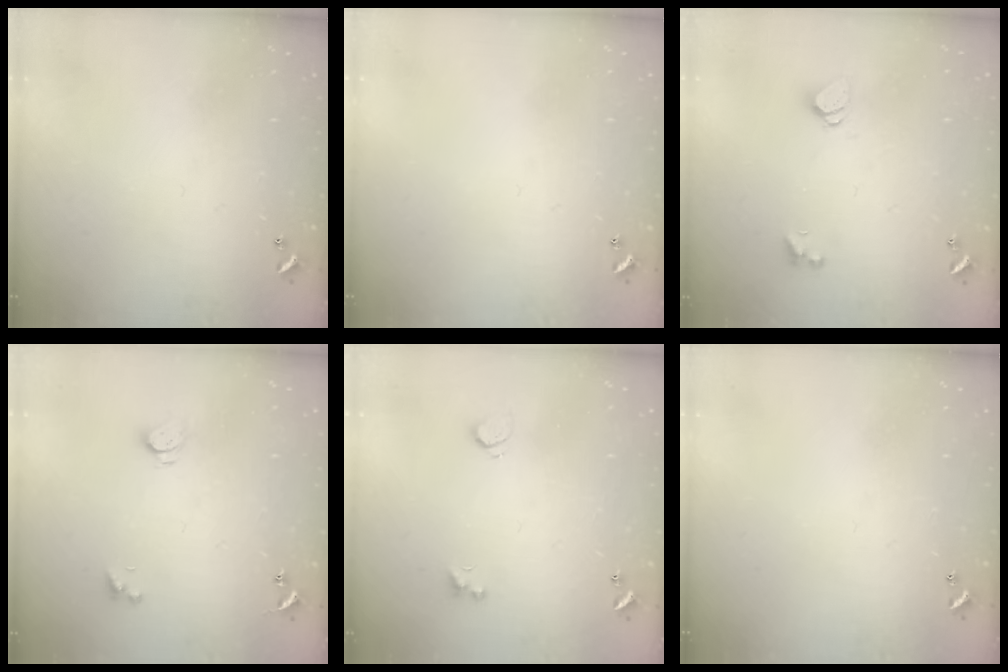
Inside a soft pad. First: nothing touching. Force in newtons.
{"total": 0.0}
{"total": 1.2, "press": 1.1, "slide": 0.5}
{"total": 2.6, "press": 2.6, "slide": 0.2}
{"total": 2.1, "press": 1.8, "slide": 1.2}
{"total": 0.0}